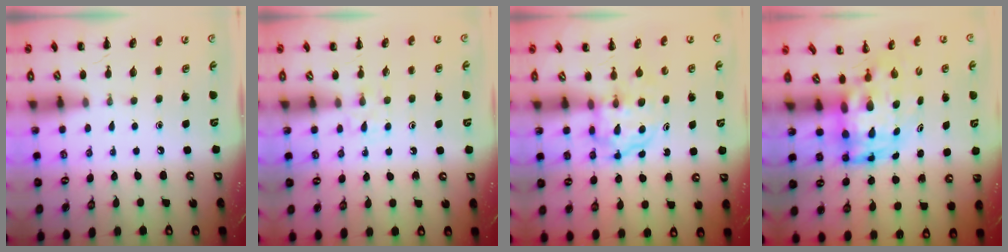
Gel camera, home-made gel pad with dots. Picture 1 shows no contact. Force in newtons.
{"total": 2.9, "press": 2.7, "slide": 1.2}
{"total": 3.7, "press": 3.7, "slide": 0.2}
{"total": 5.8, "press": 5.6, "slide": 1.4}